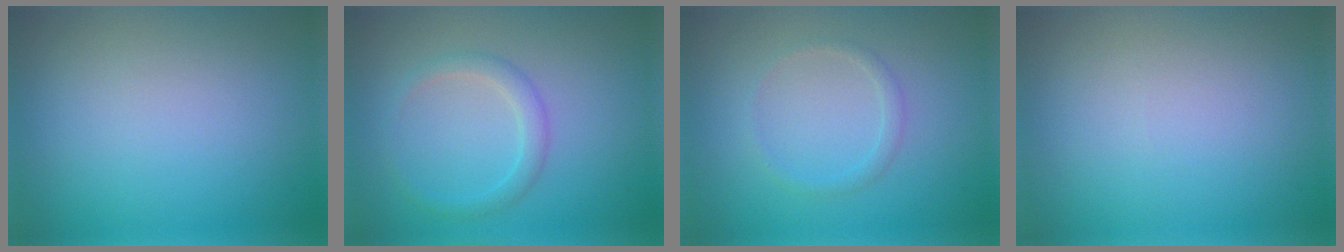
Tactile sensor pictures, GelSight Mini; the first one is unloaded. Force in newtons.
{"total": 1.8, "press": 1.8, "slide": 0.1}
{"total": 1.1, "press": 1.1, "slide": 0.0}
{"total": 0.0}